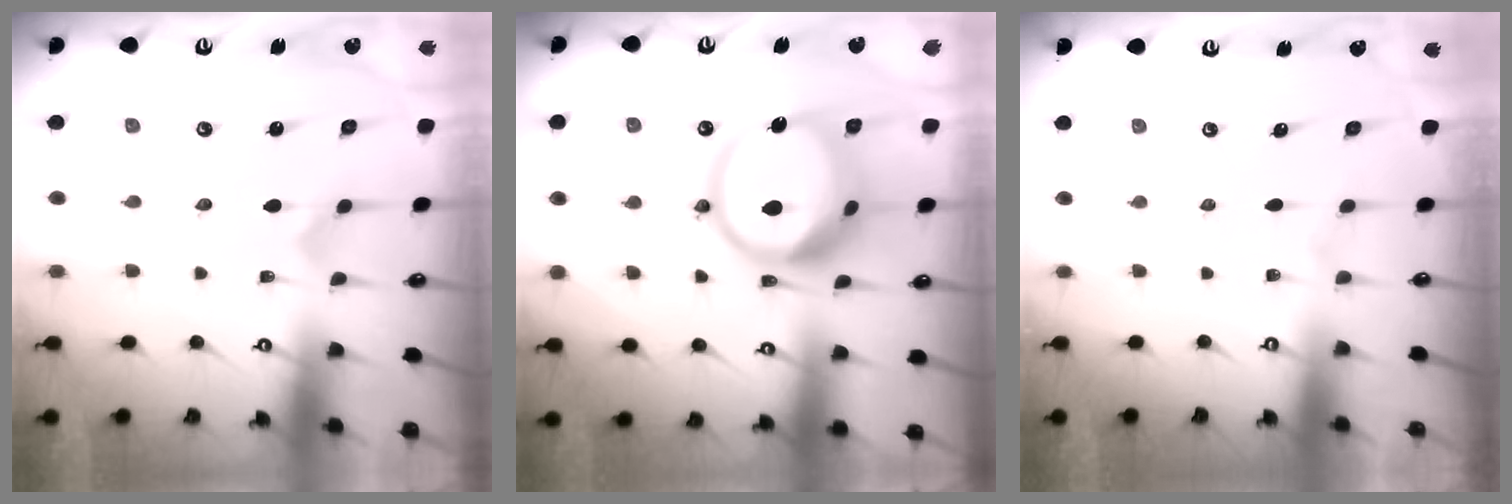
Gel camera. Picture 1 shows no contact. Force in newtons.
{"total": 16.2, "press": 16.2, "slide": 1.7}
{"total": 0.0}